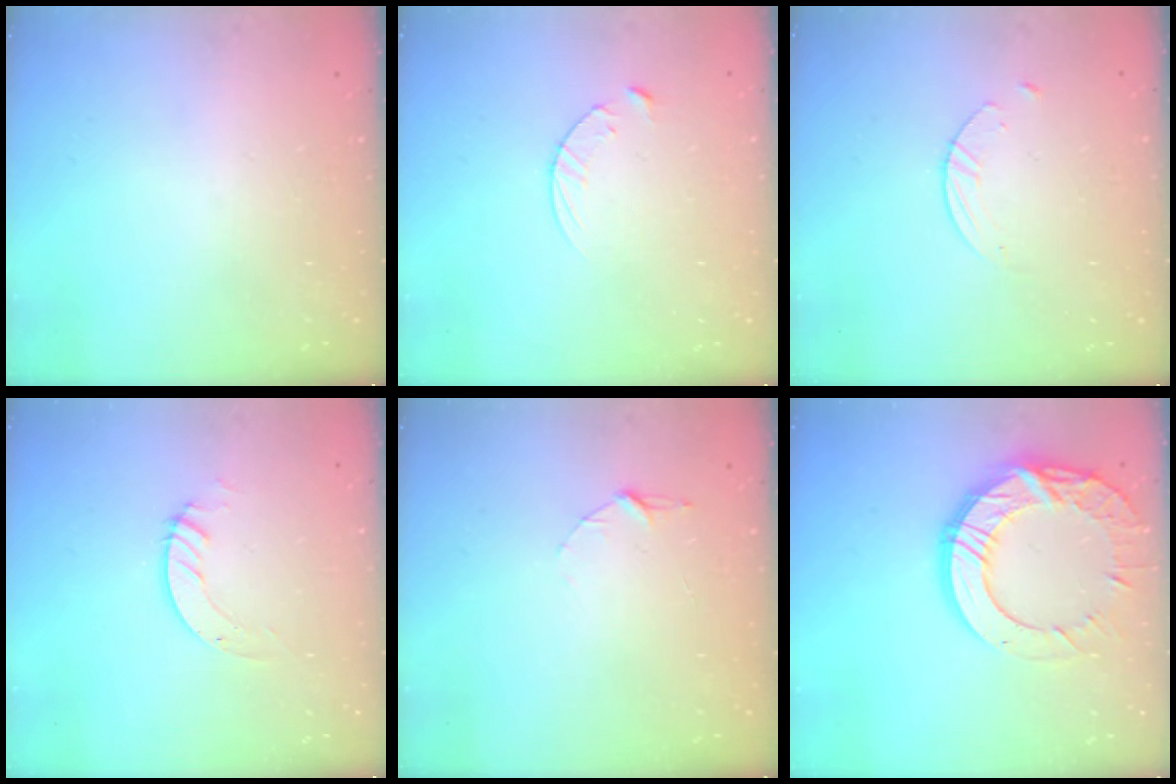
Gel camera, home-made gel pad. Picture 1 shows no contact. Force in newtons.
{"total": 5.4, "press": 5.4, "slide": 0.5}
{"total": 2.7, "press": 2.6, "slide": 0.3}
{"total": 3.7, "press": 3.7, "slide": 0.2}
{"total": 4.7, "press": 4.7, "slide": 0.5}
{"total": 17.0, "press": 17.0, "slide": 1.2}